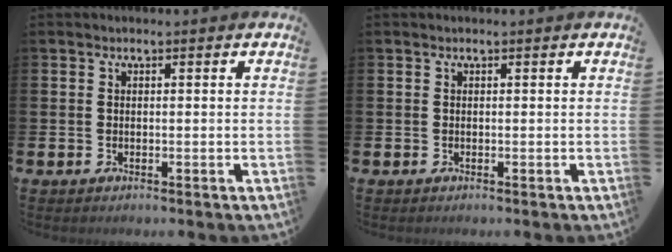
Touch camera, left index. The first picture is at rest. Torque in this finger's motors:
{"motor_torque": [0.00, 0.00, 0.00, 0.00]}